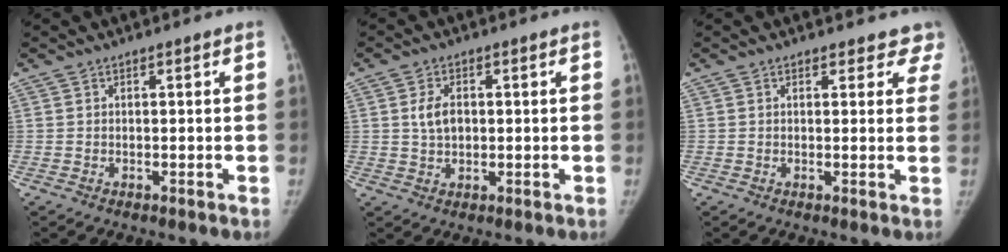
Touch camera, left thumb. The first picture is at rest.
{"total": 4.5, "force": [0.6, 3.1, 3.2], "torque": [-0.050, 0.002, 0.012]}
{"total": 5.2, "force": [4.4, 2.6, 0.9], "torque": [0.038, -0.013, 0.030]}